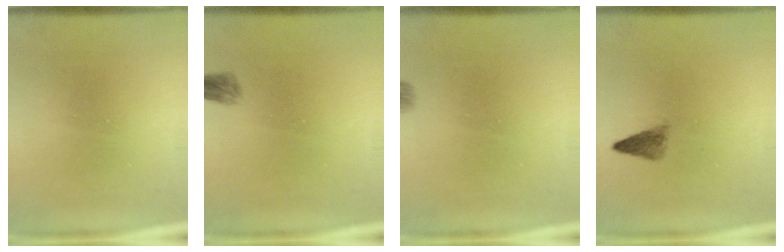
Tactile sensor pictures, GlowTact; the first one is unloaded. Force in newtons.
{"total": 1.7}
{"total": 1.3}
{"total": 2.1}